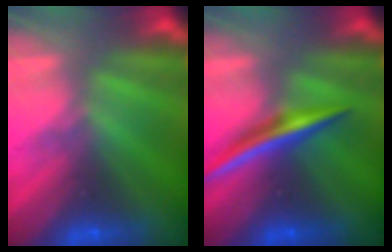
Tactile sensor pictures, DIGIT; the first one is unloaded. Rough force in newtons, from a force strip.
{"total": 1.9}